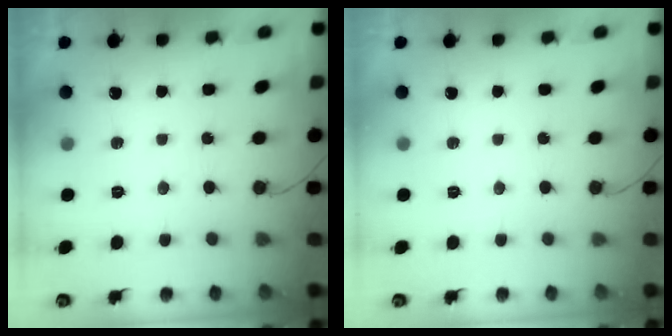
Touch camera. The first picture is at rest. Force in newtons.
{"total": 0.0}